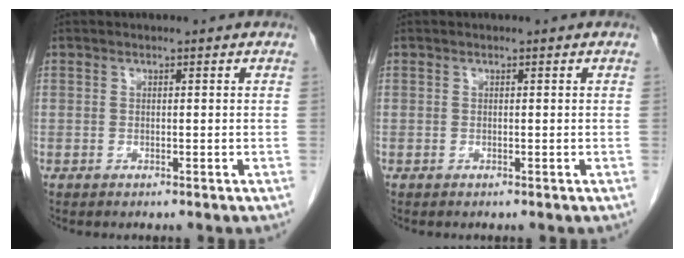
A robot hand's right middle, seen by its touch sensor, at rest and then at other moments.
{"total": 0.0}